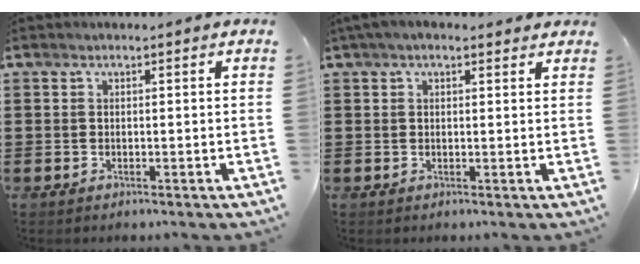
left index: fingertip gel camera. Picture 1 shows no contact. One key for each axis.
{"total": 2.1, "fx": 1.4, "fy": 0.8, "fz": 1.4, "tx": -0.030, "ty": 0.008, "tz": 0.026}